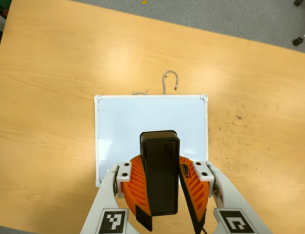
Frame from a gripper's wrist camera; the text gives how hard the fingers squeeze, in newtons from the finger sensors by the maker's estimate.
{"total": 9.5, "left": 9.9, "right": 9.1}